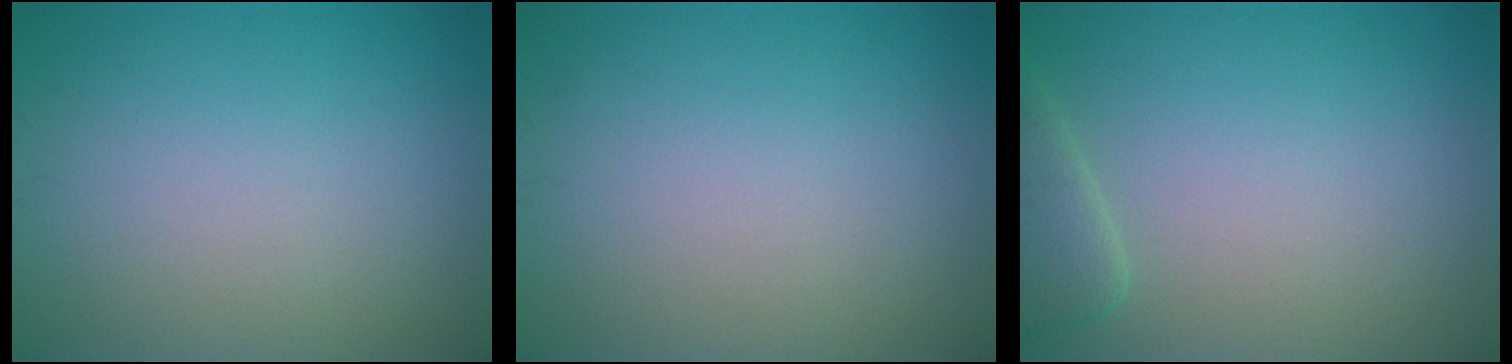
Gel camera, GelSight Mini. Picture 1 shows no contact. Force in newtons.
{"total": 0.0}
{"total": 2.2, "press": 2.2, "slide": 0.2}